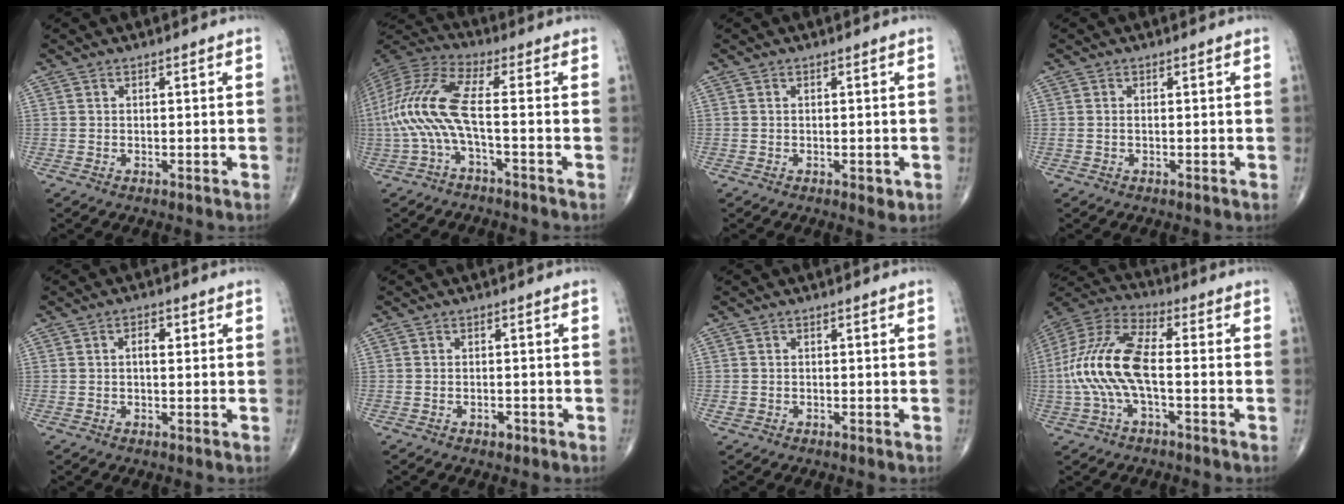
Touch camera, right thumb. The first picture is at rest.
{"total": 13.1, "force": [-2.2, 3.2, 12.5], "torque": [-0.299, 0.042, -0.051]}
{"total": 1.7, "force": [-0.5, 0.8, 1.4], "torque": [-0.013, -0.001, -0.004]}
{"total": 0.6, "force": [-0.1, 0.2, 0.5], "torque": [-0.013, -0.001, 0.000]}
{"total": 2.2, "force": [0.4, 1.2, 1.8], "torque": [-0.028, 0.008, 0.004]}
{"total": 1.3, "force": [-0.8, 0.8, 0.7], "torque": [-0.008, 0.004, -0.011]}
{"total": 0.9, "force": [-0.3, 0.7, 0.3], "torque": [-0.007, 0.003, -0.005]}
{"total": 15.6, "force": [-1.8, 6.3, 14.1], "torque": [-0.316, 0.036, -0.038]}